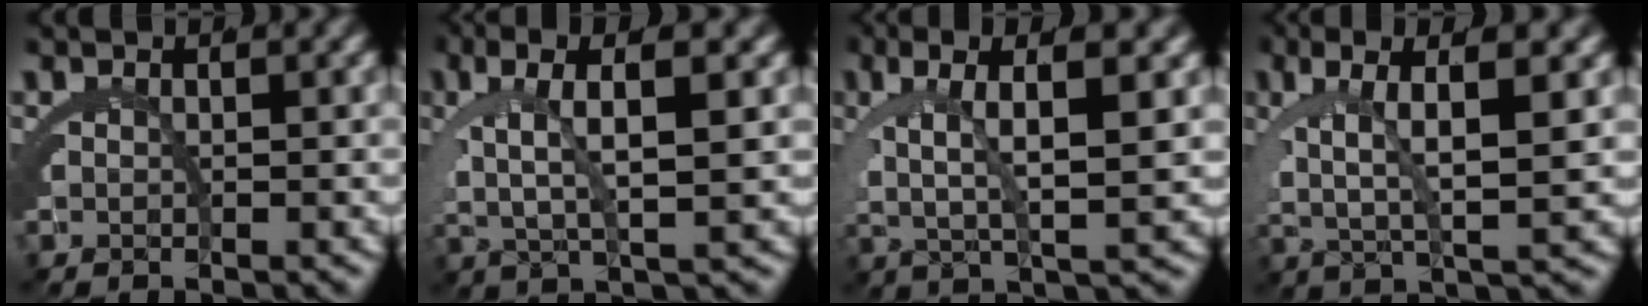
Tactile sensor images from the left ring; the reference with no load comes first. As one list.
[{"total": 5.5, "force": [1.7, 1.3, 5.1], "torque": [-0.091, 0.007, 0.033]}, {"total": 6.0, "force": [1.8, 1.5, 5.5], "torque": [-0.091, 0.008, 0.033]}, {"total": 6.4, "force": [1.7, 2.0, 5.8], "torque": [-0.097, 0.004, 0.032]}]